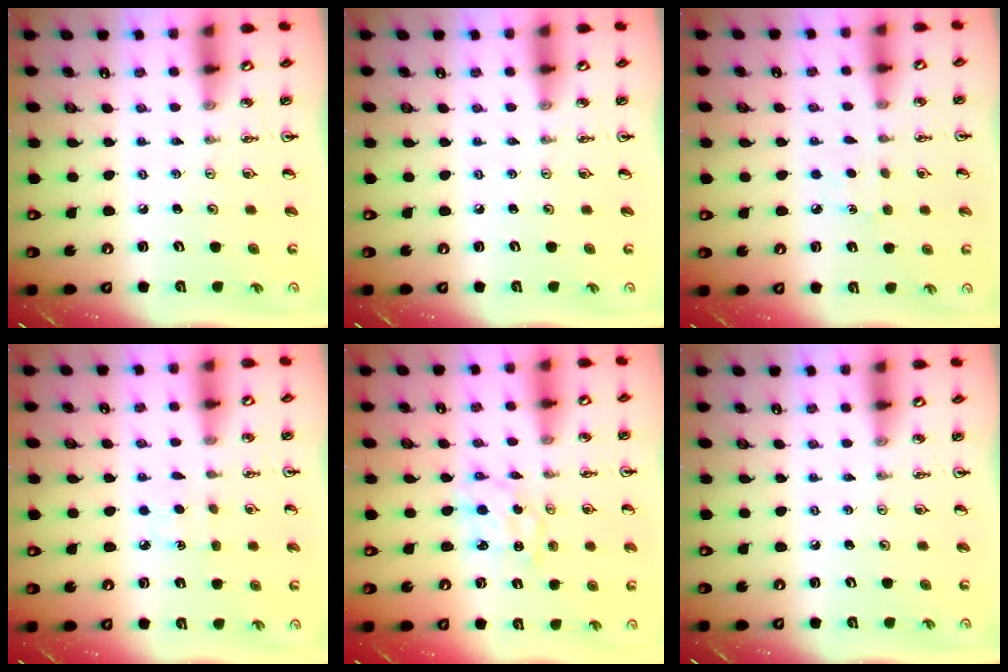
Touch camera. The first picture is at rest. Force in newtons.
{"total": 0.0}
{"total": 3.9, "press": 3.8, "slide": 0.5}
{"total": 2.9, "press": 2.9, "slide": 0.3}
{"total": 1.8, "press": 1.8, "slide": 0.1}
{"total": 0.0}